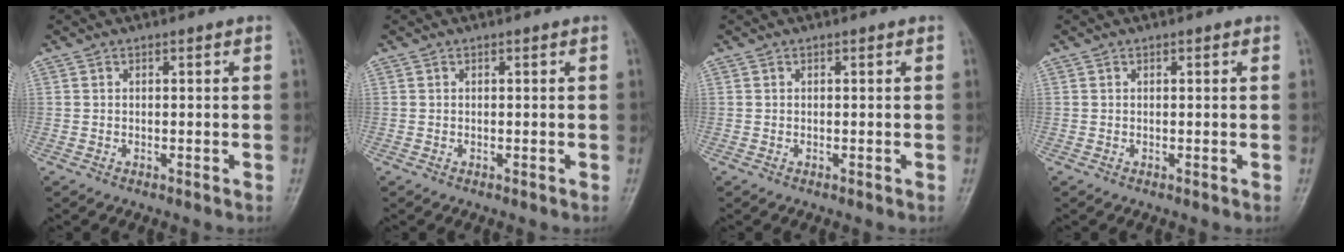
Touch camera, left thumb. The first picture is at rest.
{"total": 0.0}
{"total": 0.0}
{"total": 0.0}